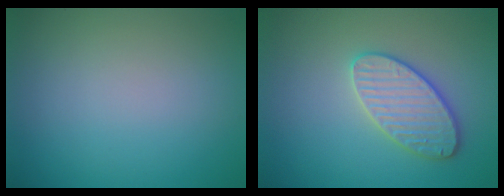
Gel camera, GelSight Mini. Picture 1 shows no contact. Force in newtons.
{"total": 3.6, "press": 3.5, "slide": 0.6}